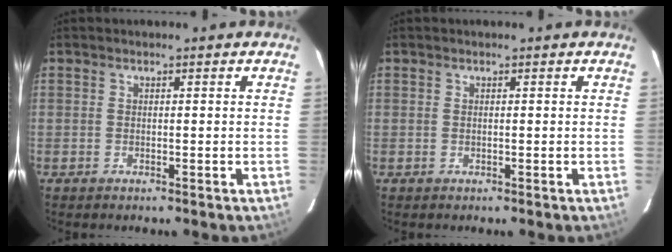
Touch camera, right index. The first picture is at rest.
{"total": 0.0}